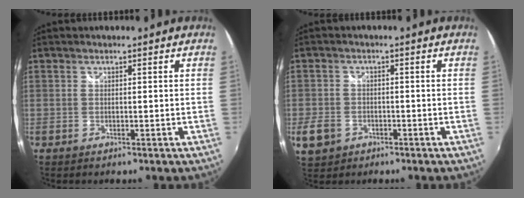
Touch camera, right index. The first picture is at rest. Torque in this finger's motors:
{"motor_torque": [-0.07, -0.12, -0.43, -0.21]}